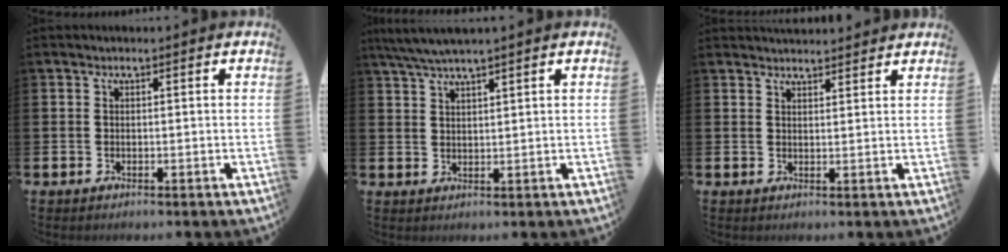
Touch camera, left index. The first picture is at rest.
{"total": 3.8, "force": [3.4, 0.0, 1.8], "torque": [-0.045, -0.004, 0.063]}
{"total": 2.6, "force": [2.5, 0.4, -0.1], "torque": [0.008, -0.015, 0.044]}